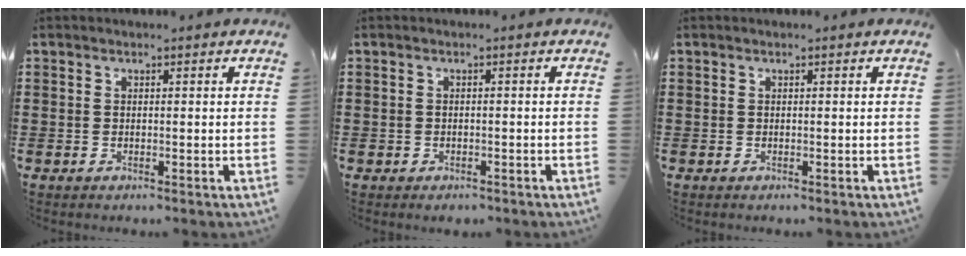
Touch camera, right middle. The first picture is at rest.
{"total": 0.8, "force": [-0.6, 0.5, 0.1], "torque": [-0.003, 0.002, -0.015]}
{"total": 0.0}